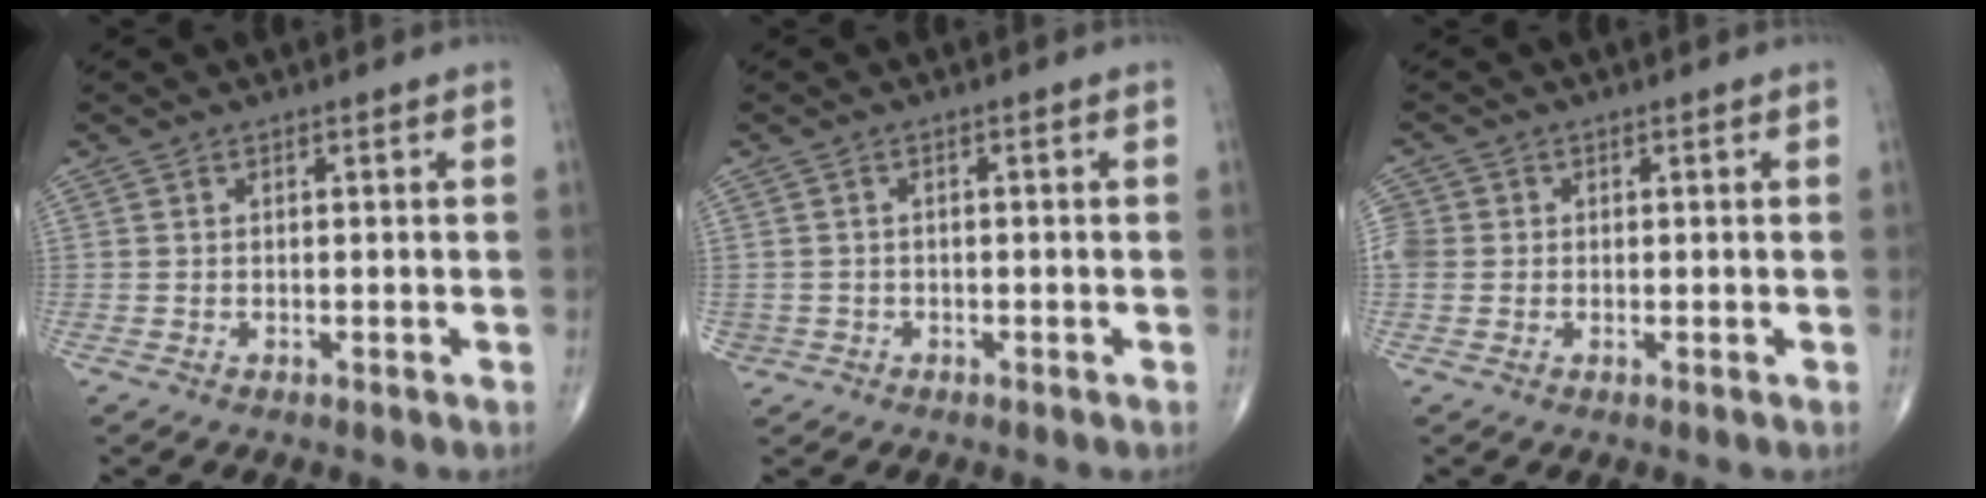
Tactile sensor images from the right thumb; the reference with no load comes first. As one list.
[{"total": 1.9, "force": [-0.8, 1.8, 0.0], "torque": [0.012, 0.011, -0.013]}, {"total": 4.5, "force": [0.2, 4.2, 1.8], "torque": [-0.040, 0.013, 0.008]}]